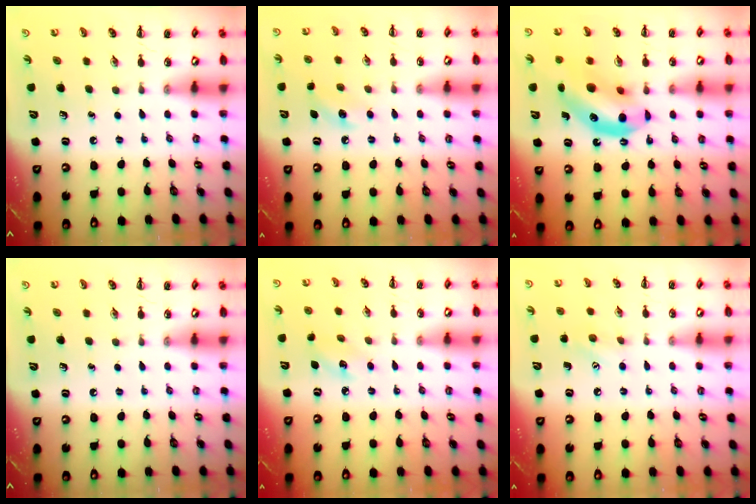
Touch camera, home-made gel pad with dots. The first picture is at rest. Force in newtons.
{"total": 7.7, "press": 7.4, "slide": 1.9}
{"total": 12.9, "press": 12.5, "slide": 3.3}
{"total": 0.0}
{"total": 5.2, "press": 5.0, "slide": 1.4}
{"total": 6.7, "press": 6.5, "slide": 1.7}